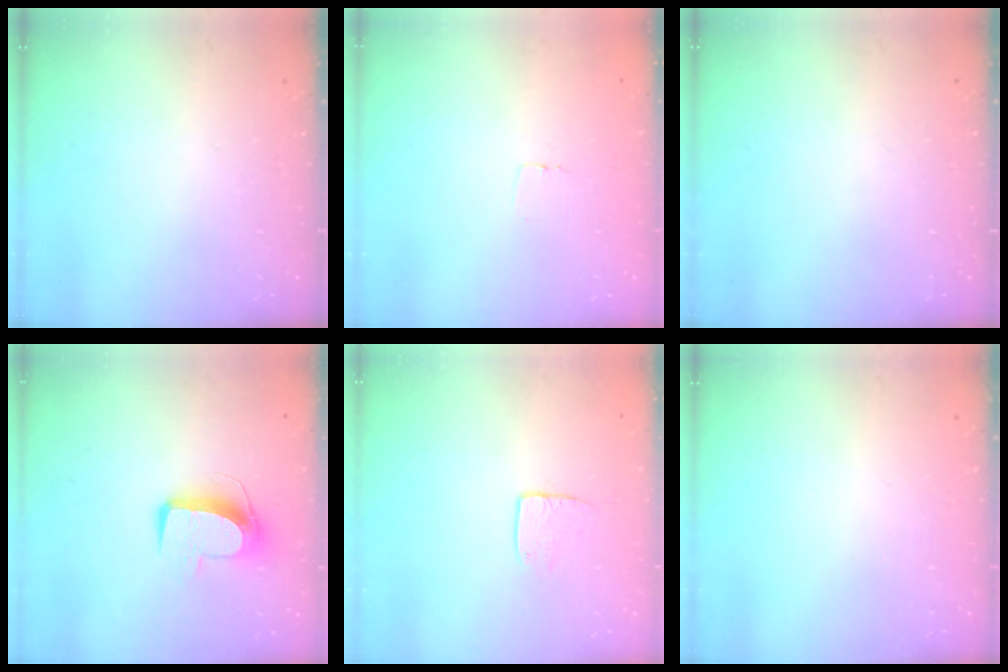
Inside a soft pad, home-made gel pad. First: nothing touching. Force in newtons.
{"total": 2.3, "press": 2.3, "slide": 0.1}
{"total": 0.0}
{"total": 9.8, "press": 9.8, "slide": 1.0}
{"total": 6.7, "press": 6.7, "slide": 0.5}
{"total": 0.0}